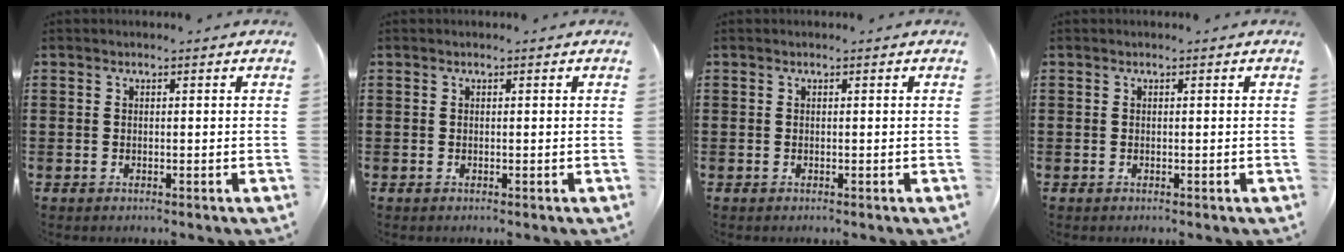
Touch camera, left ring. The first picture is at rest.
{"total": 0.0}
{"total": 0.0}
{"total": 0.0}